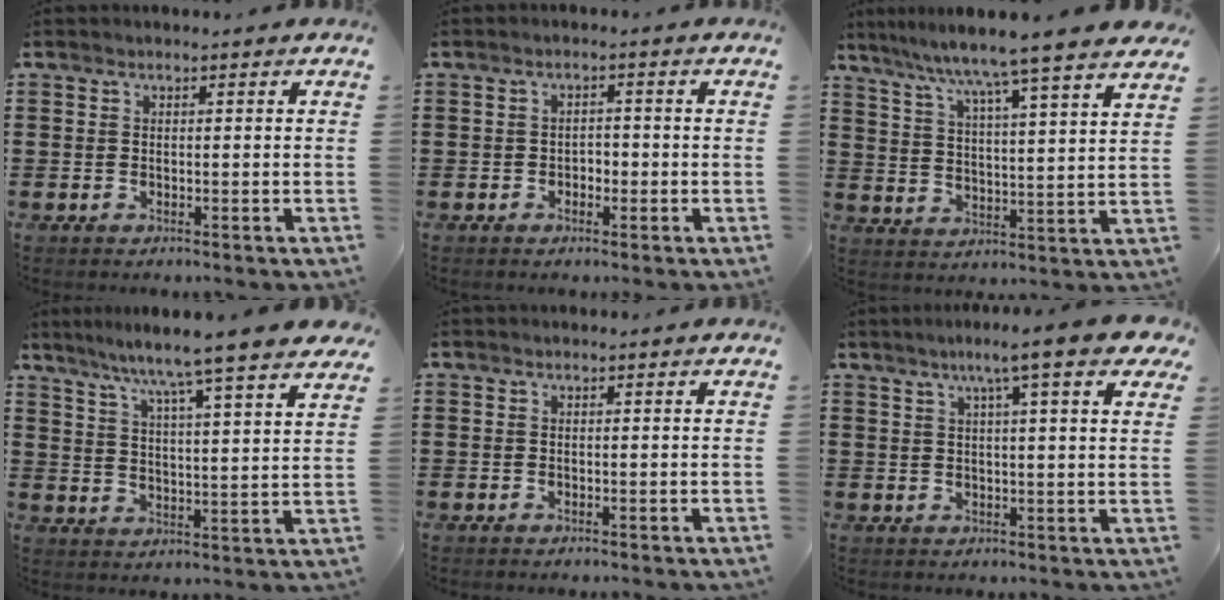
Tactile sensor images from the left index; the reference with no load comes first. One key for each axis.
{"total": 1.5, "fx": -0.9, "fy": 1.0, "fz": 0.6, "tx": -0.017, "ty": 0.003, "tz": -0.022}
{"total": 6.7, "fx": 5.9, "fy": -1.6, "fz": 2.9, "tx": -0.082, "ty": -0.046, "tz": 0.091}
{"total": 6.9, "fx": 6.0, "fy": -1.5, "fz": 3.1, "tx": -0.084, "ty": -0.043, "tz": 0.093}
{"total": 0.0}
{"total": 8.0, "fx": 5.2, "fy": 0.3, "fz": 6.1, "tx": -0.113, "ty": -0.006, "tz": 0.084}